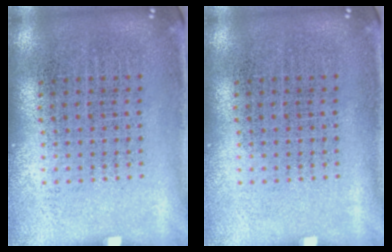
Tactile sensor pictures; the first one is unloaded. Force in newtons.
{"total": 0.0}